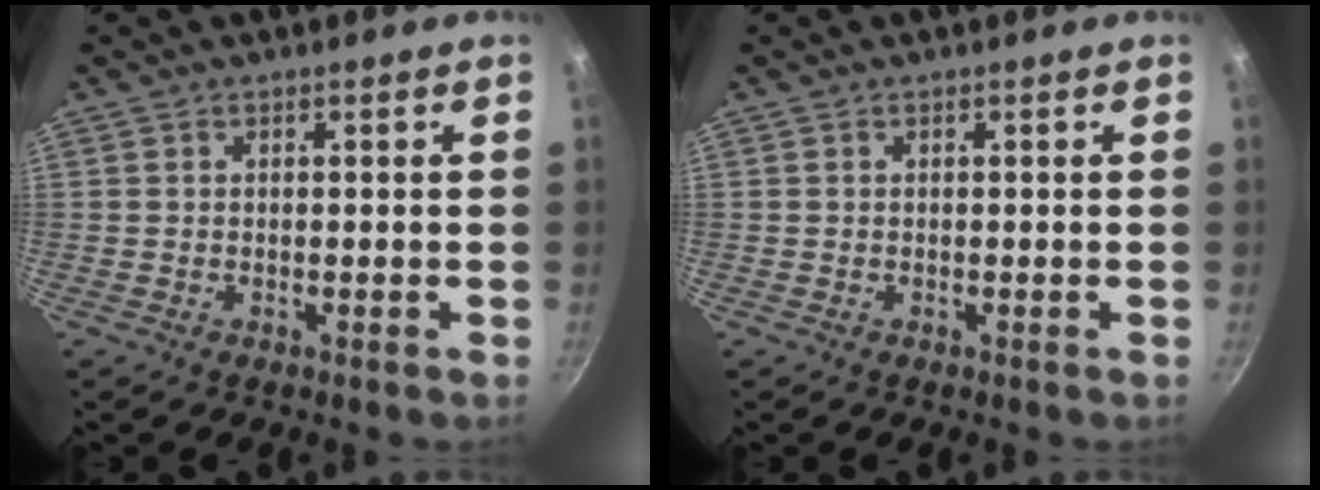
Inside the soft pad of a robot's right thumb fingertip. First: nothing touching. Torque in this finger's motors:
{"motor_torque": [0.00, 0.00, 0.00, 0.00, 0.00]}